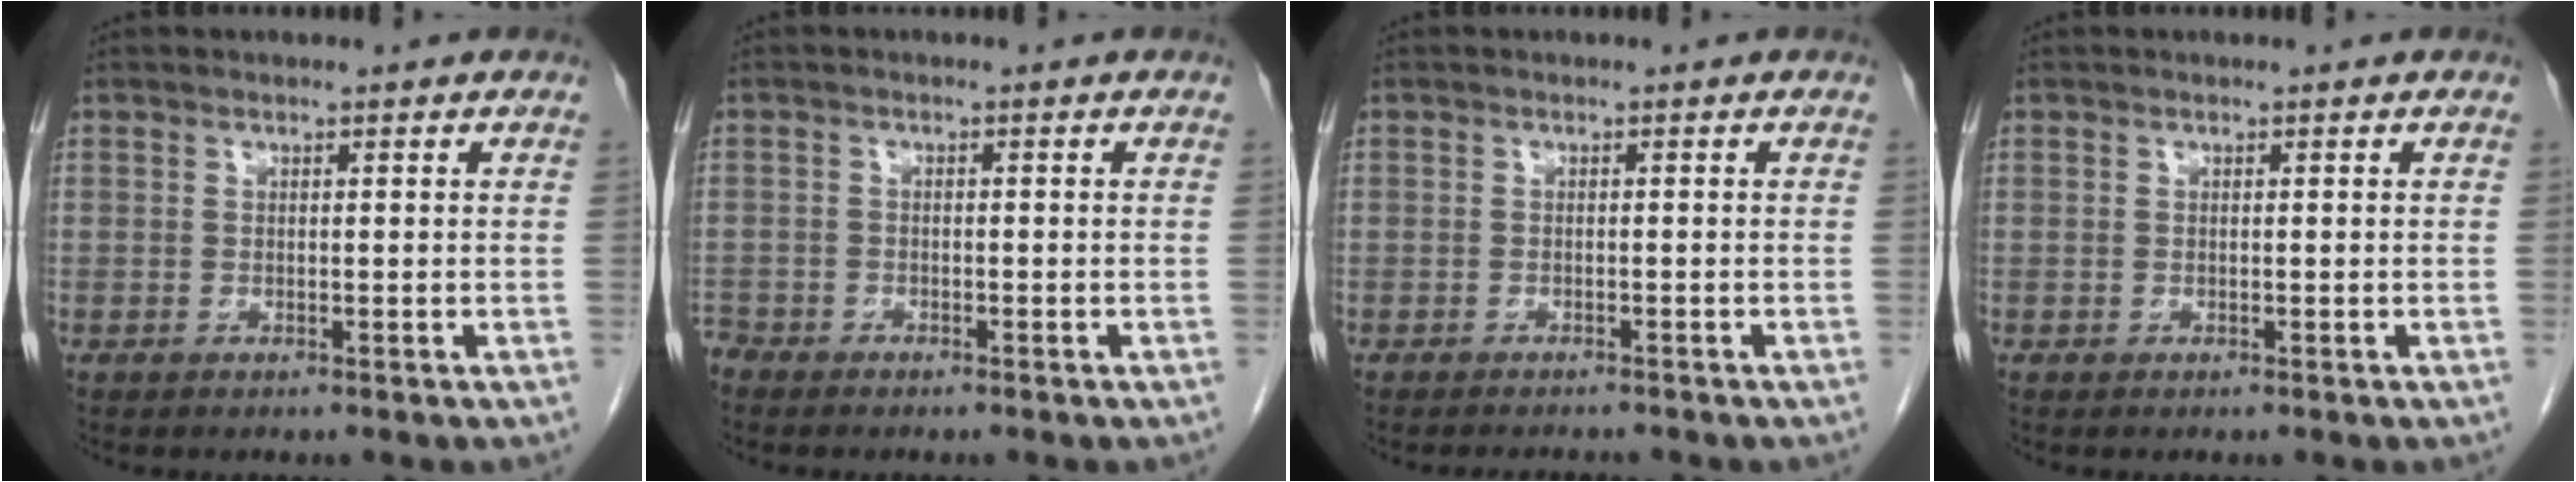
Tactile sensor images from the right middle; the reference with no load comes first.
{"total": 2.3, "force": [-2.2, 0.7, 0.3], "torque": [-0.005, -0.002, -0.040]}
{"total": 2.8, "force": [-2.7, 0.2, 0.7], "torque": [-0.007, -0.007, -0.035]}
{"total": 0.0}